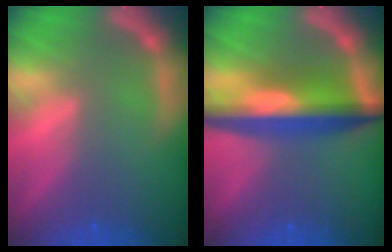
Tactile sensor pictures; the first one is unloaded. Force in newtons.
{"total": 8.5}